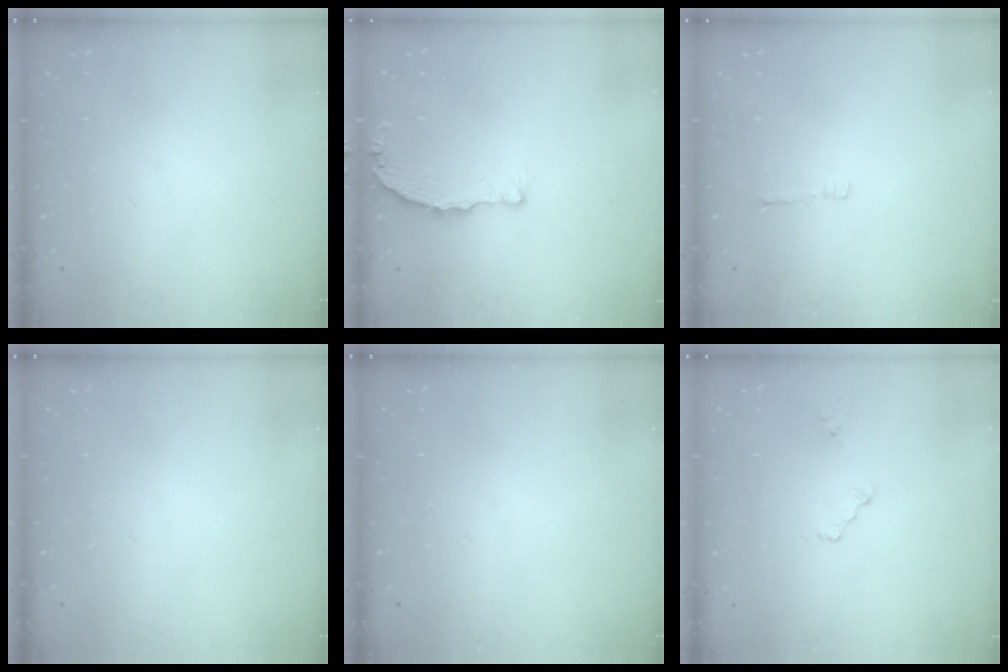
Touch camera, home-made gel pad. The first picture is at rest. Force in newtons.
{"total": 4.8, "press": 4.8, "slide": 0.4}
{"total": 2.8, "press": 2.8, "slide": 0.3}
{"total": 0.0}
{"total": 0.0}
{"total": 2.9, "press": 2.9, "slide": 0.3}